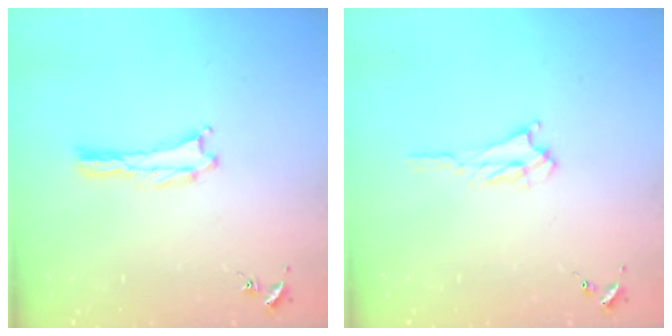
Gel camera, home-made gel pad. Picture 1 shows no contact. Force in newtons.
{"total": 2.5, "press": 2.5, "slide": 0.3}